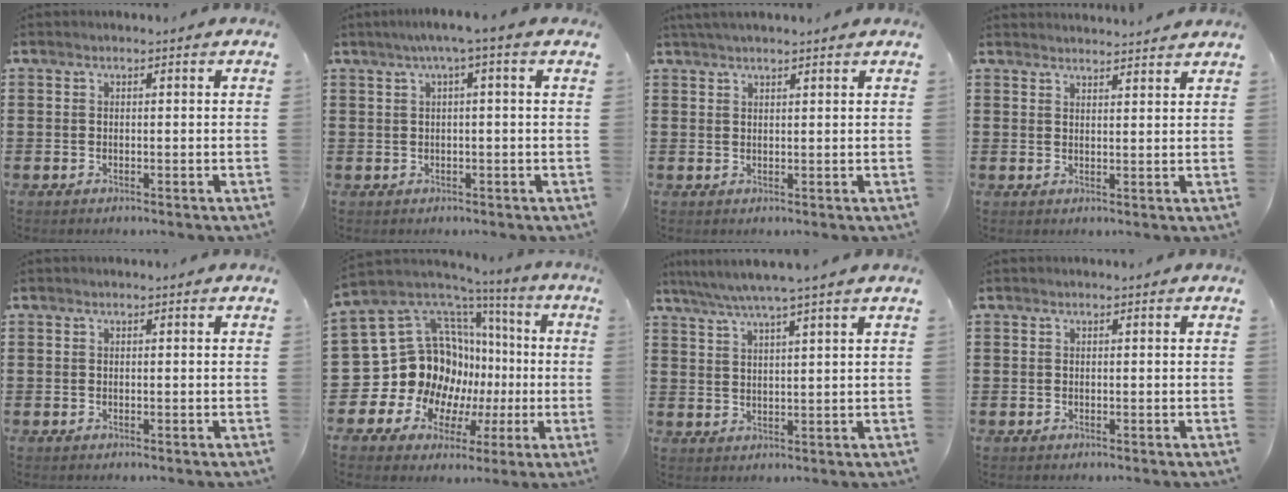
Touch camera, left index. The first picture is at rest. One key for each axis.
{"total": 2.4, "fx": 0.4, "fy": -0.4, "fz": 2.3, "tx": -0.040, "ty": -0.002, "tz": 0.005}
{"total": 1.9, "fx": 1.7, "fy": 0.0, "fz": 0.8, "tx": -0.019, "ty": 0.002, "tz": 0.033}
{"total": 2.4, "fx": 2.4, "fy": -0.3, "fz": 0.0, "tx": -0.006, "ty": -0.009, "tz": 0.047}
{"total": 0.0}
{"total": 16.7, "fx": -0.5, "fy": 15.1, "fz": 7.2, "tx": -0.178, "ty": -0.038, "tz": 0.023}
{"total": 4.5, "fx": 3.6, "fy": -0.6, "fz": 2.6, "tx": -0.060, "ty": -0.013, "tz": 0.061}
{"total": 0.0}